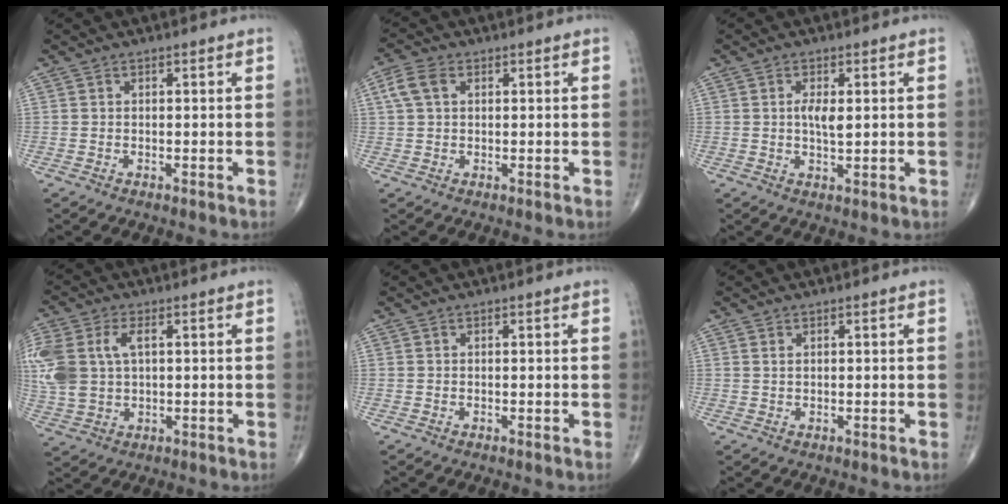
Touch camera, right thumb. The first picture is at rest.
{"total": 4.4, "force": [1.4, 2.9, 3.1], "torque": [-0.073, 0.013, 0.027]}
{"total": 3.5, "force": [0.6, 1.2, 3.3], "torque": [-0.060, -0.006, 0.011]}
{"total": 14.4, "force": [2.7, 9.1, 10.8], "torque": [-0.279, 0.009, 0.056]}
{"total": 0.0}
{"total": 0.7, "force": [0.4, 0.3, 0.5], "torque": [-0.010, 0.002, 0.008]}